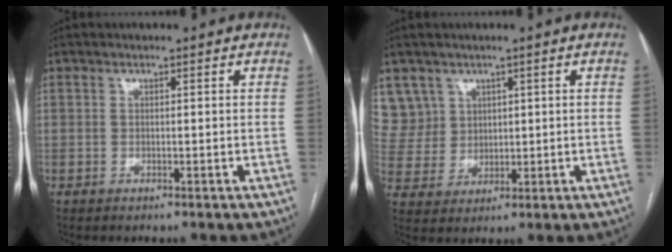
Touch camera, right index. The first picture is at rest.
{"total": 7.3, "force": [4.1, 6.0, 0.1], "torque": [-0.006, 0.015, 0.096]}